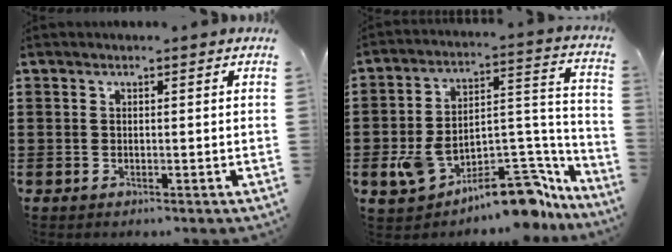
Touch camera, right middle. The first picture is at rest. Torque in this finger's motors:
{"motor_torque": [1.44, -0.69, 0.35, 0.20]}